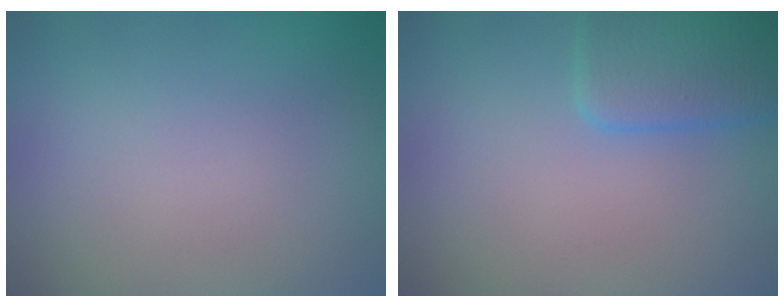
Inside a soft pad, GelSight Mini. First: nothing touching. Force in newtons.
{"total": 4.1, "press": 4.1, "slide": 0.4}